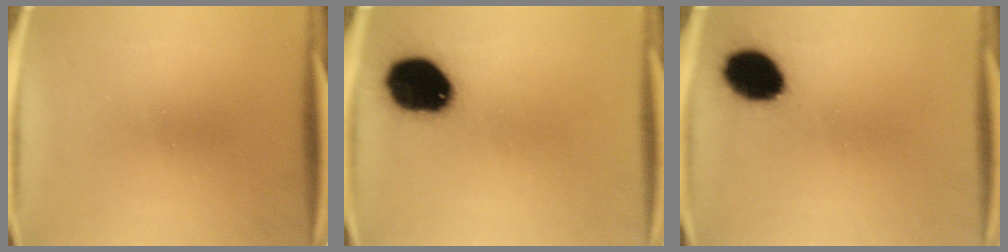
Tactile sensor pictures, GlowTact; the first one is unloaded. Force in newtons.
{"total": 17.2}
{"total": 11.7}